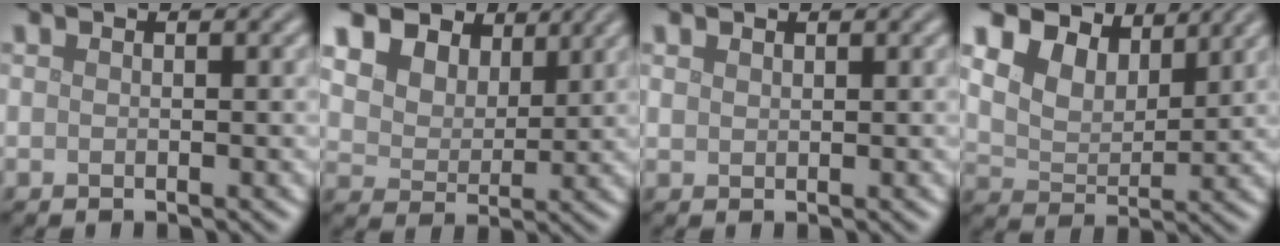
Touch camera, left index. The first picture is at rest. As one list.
[{"total": 10.6, "force": [6.4, 7.2, 4.5], "torque": [-0.106, 0.020, 0.110]}, {"total": 0.8, "force": [0.7, 0.4, 0.2], "torque": [-0.004, 0.000, 0.015]}, {"total": 6.6, "force": [4.8, 3.4, 3.0], "torque": [-0.072, -0.003, 0.079]}]